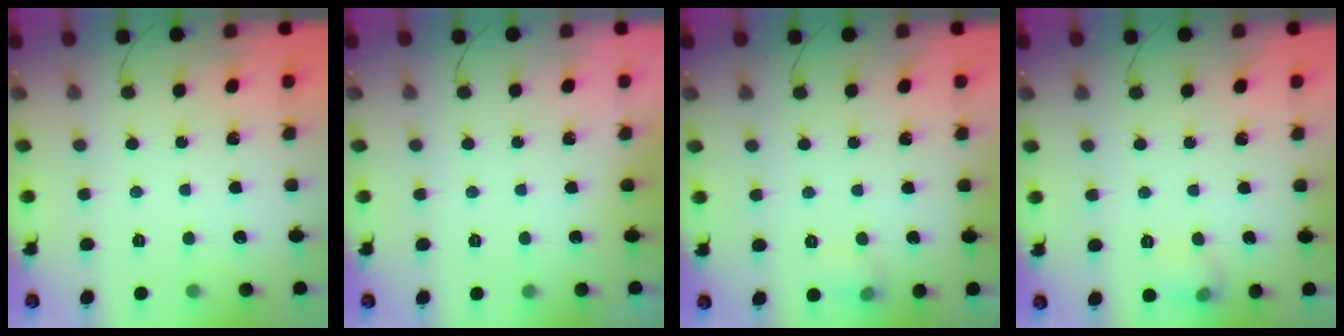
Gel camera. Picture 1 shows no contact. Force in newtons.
{"total": 0.0}
{"total": 5.9, "press": 5.8, "slide": 1.3}
{"total": 6.6, "press": 6.4, "slide": 1.5}